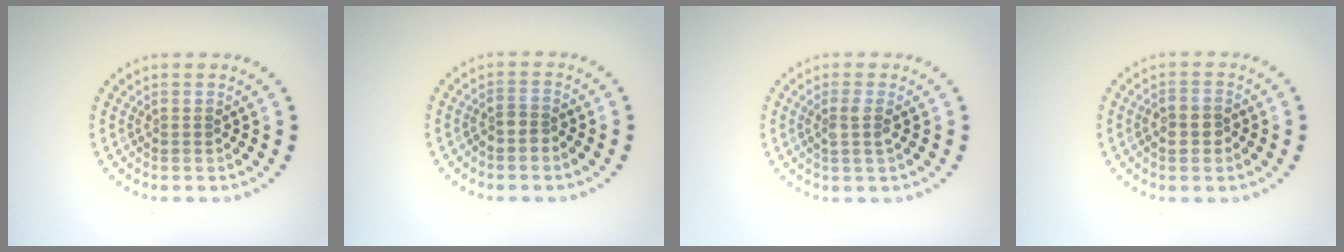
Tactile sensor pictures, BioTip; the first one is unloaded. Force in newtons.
{"total": 1.6, "press": 1.3, "slide": 0.9}
{"total": 1.5, "press": 1.2, "slide": 0.9}
{"total": 2.0, "press": 1.9, "slide": 0.6}